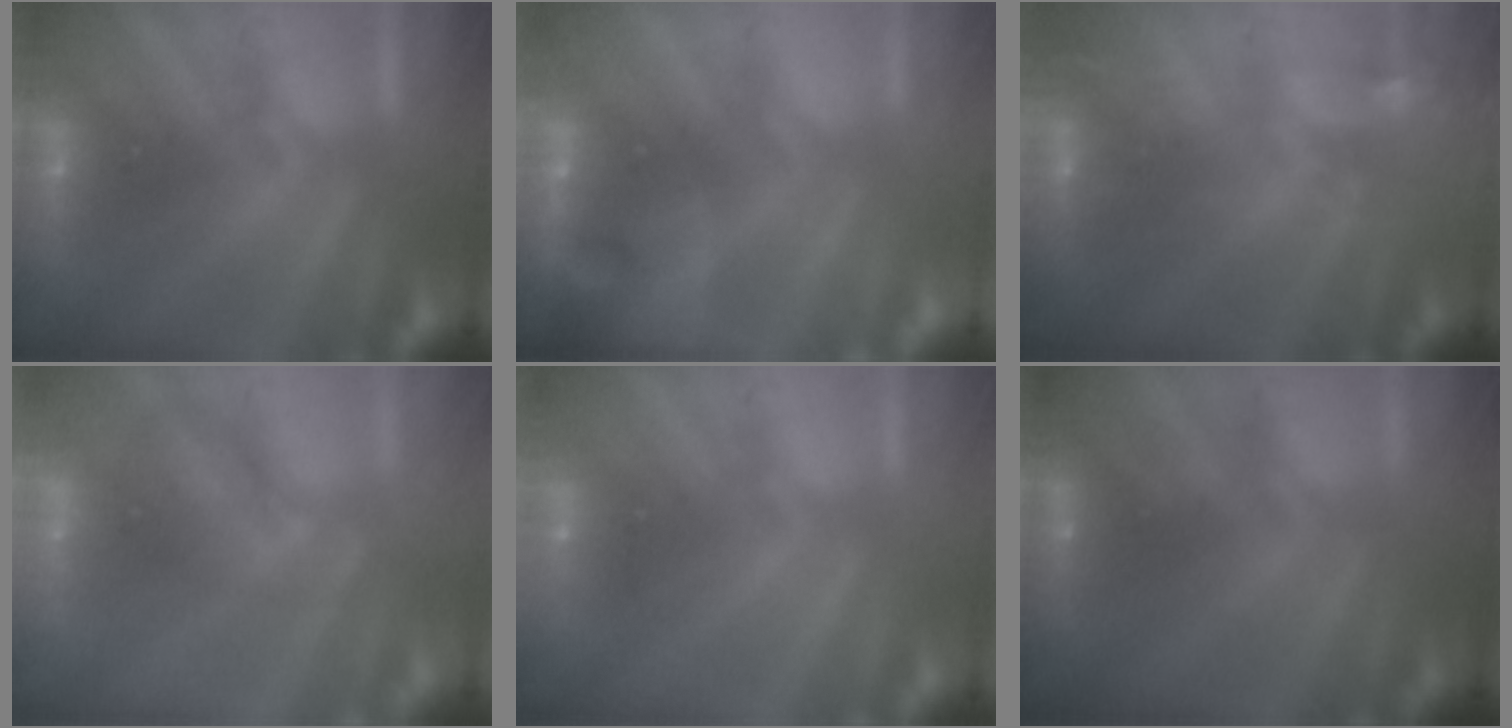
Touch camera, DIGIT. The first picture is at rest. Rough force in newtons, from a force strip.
{"total": 11.6}
{"total": 2.1}
{"total": 2.5}
{"total": 2.4}
{"total": 2.2}